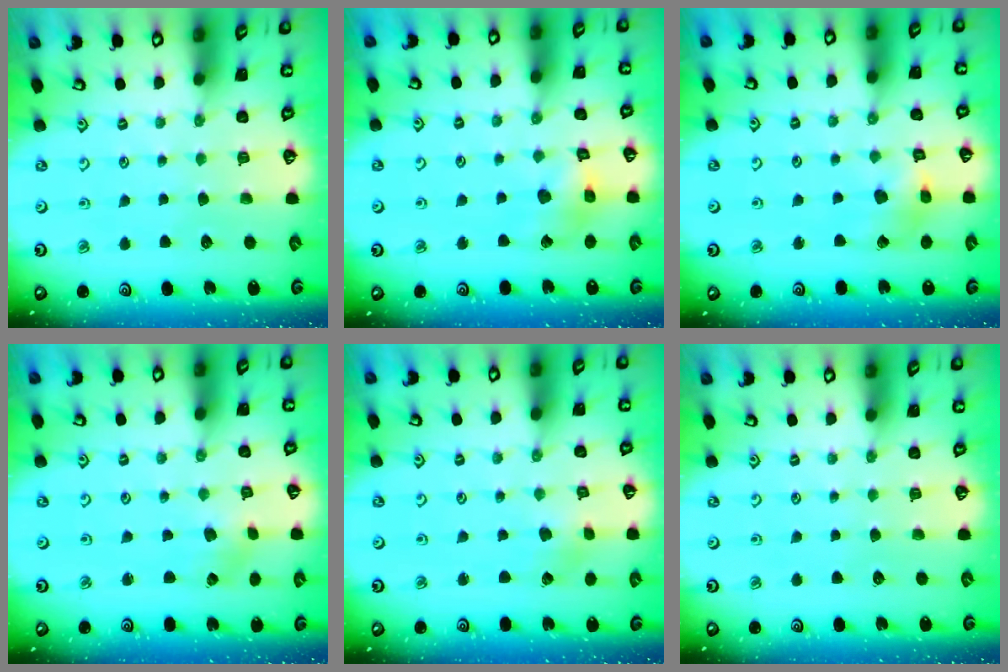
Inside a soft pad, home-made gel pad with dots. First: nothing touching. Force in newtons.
{"total": 8.0, "press": 8.0, "slide": 0.7}
{"total": 6.8, "press": 6.8, "slide": 0.7}
{"total": 2.4, "press": 2.3, "slide": 0.4}
{"total": 1.4, "press": 1.4, "slide": 0.2}
{"total": 0.0}